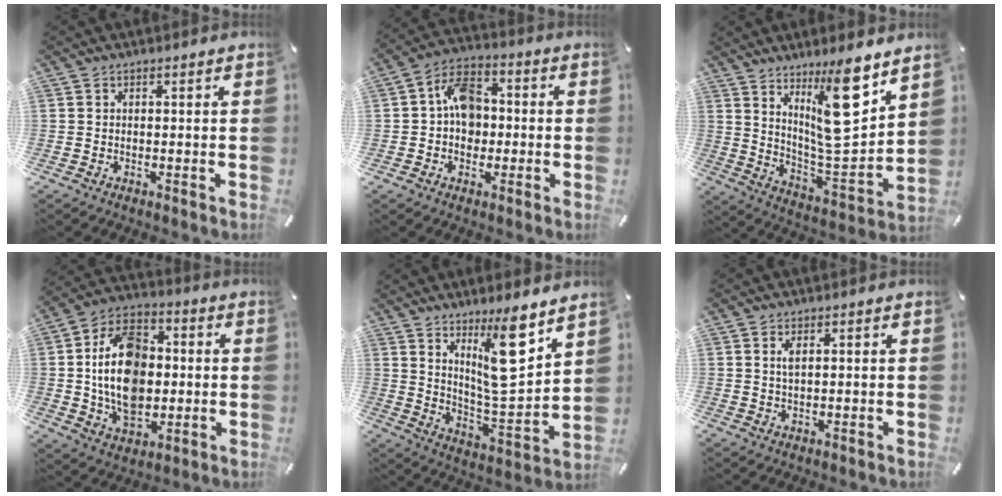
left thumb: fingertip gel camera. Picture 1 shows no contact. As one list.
[{"total": 9.8, "force": [0.1, 7.6, 6.3], "torque": [-0.110, 0.019, 0.008]}, {"total": 17.5, "force": [10.4, 4.9, 13.2], "torque": [-0.201, -0.075, 0.166]}, {"total": 17.8, "force": [-0.1, 12.7, 12.5], "torque": [-0.237, 0.010, -0.003]}, {"total": 15.6, "force": [9.2, 4.5, 11.8], "torque": [-0.170, -0.060, 0.153]}, {"total": 2.0, "force": [0.7, 0.6, 1.8], "torque": [-0.037, 0.003, 0.010]}]